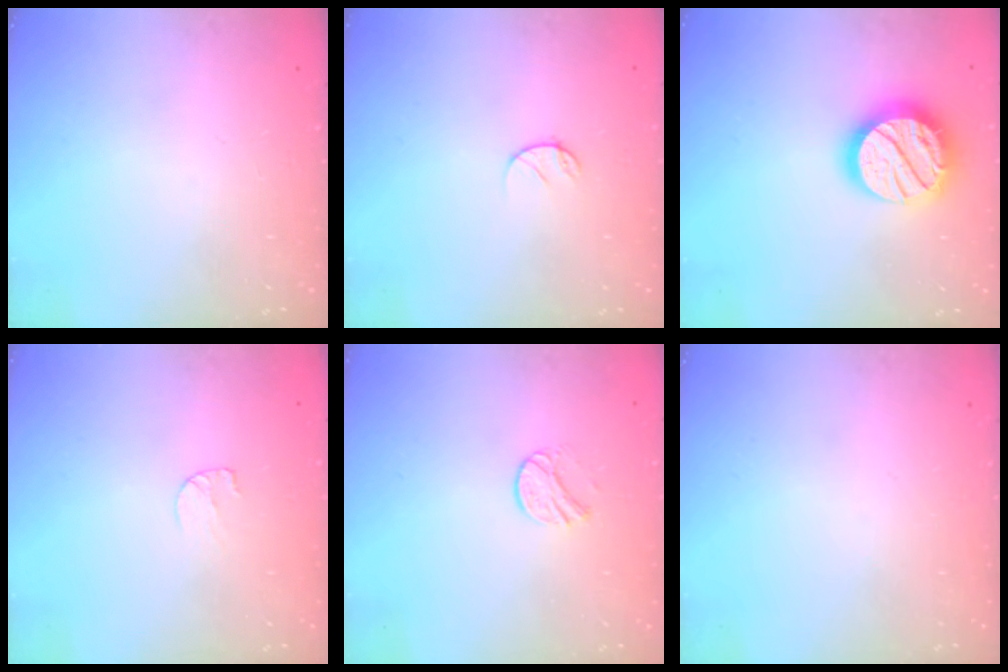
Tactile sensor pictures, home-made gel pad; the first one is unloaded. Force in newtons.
{"total": 4.3, "press": 4.3, "slide": 0.3}
{"total": 19.1, "press": 19.1, "slide": 1.3}
{"total": 3.5, "press": 3.4, "slide": 0.4}
{"total": 7.2, "press": 7.1, "slide": 0.5}
{"total": 0.0}